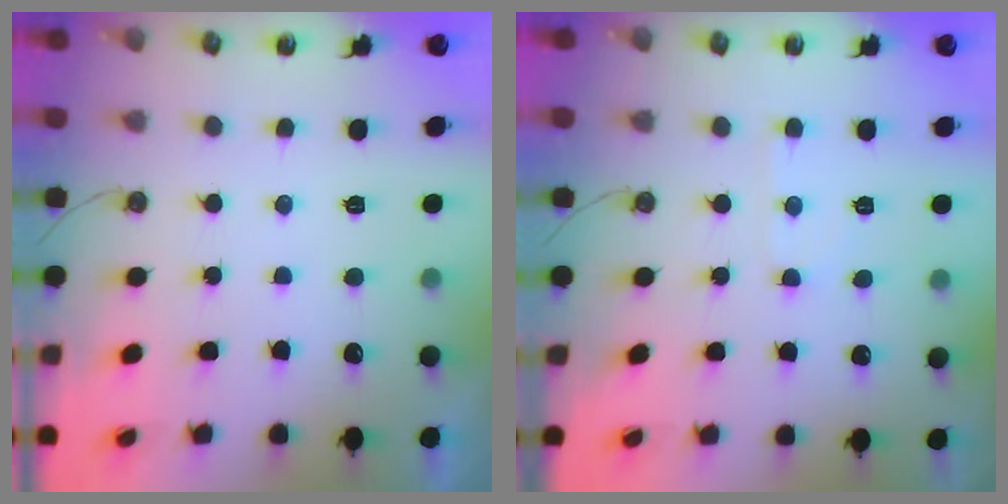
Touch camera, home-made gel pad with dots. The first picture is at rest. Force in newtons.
{"total": 2.5, "press": 2.5, "slide": 0.4}